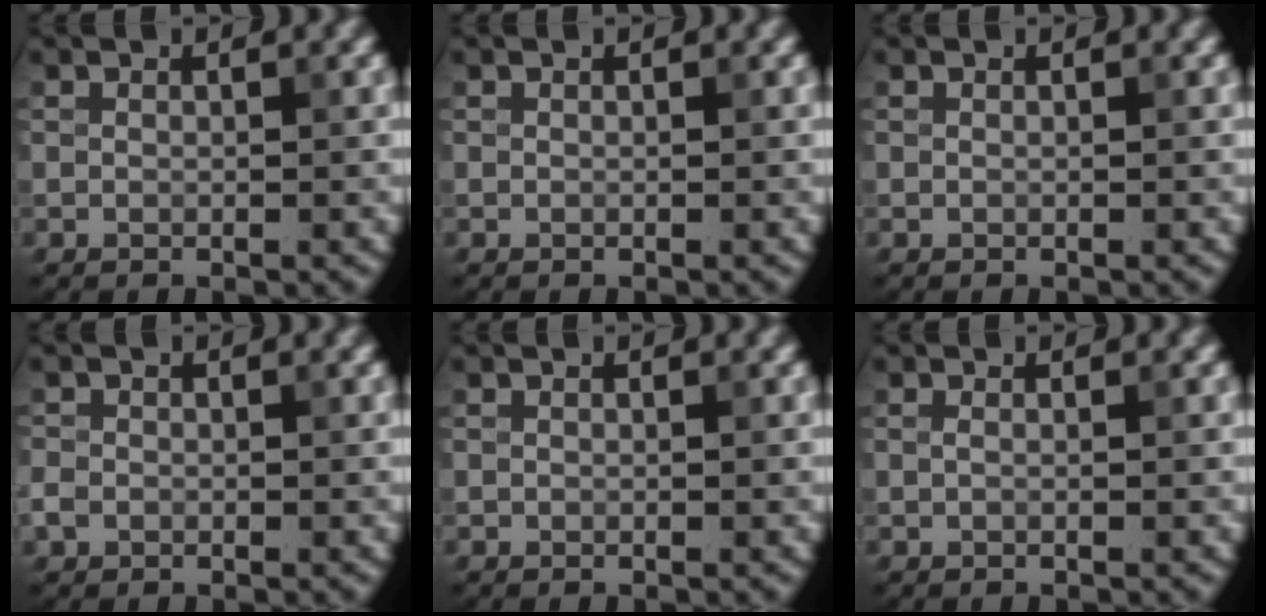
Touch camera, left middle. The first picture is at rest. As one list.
[{"total": 0.0}, {"total": 0.0}, {"total": 1.3, "force": [-0.9, 0.8, 0.2], "torque": [-0.002, 0.004, -0.014]}, {"total": 0.0}, {"total": 0.5, "force": [0.0, 0.3, 0.5], "torque": [-0.006, 0.002, -0.003]}]